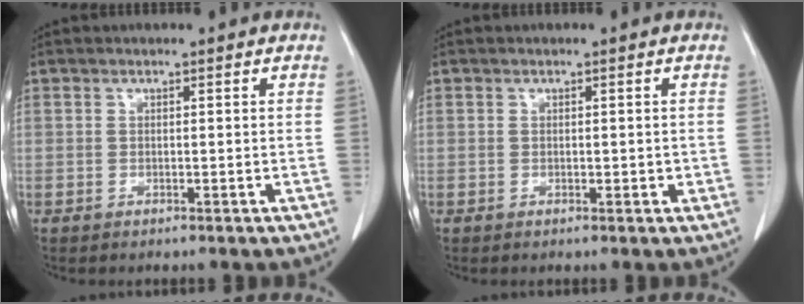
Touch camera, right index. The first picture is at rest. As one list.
[{"total": 1.1, "force": [0.0, 0.7, 0.8], "torque": [-0.010, 0.000, 0.002]}]